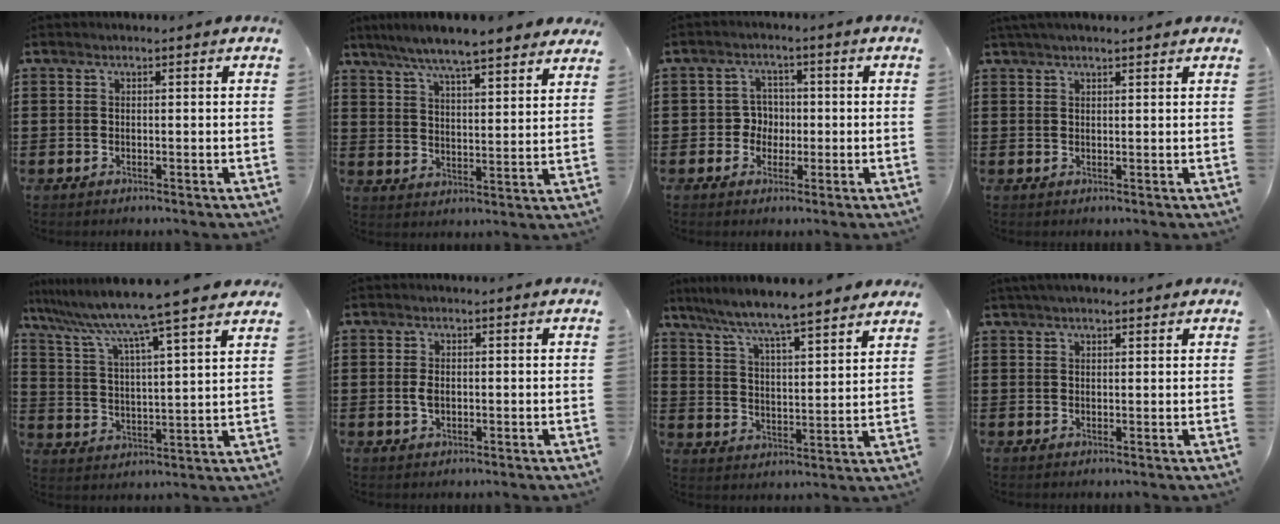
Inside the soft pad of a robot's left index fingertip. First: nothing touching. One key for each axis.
{"total": 6.8, "fx": 6.2, "fy": 0.1, "fz": 2.8, "tx": -0.079, "ty": -0.027, "tz": 0.106}
{"total": 3.7, "fx": -0.5, "fy": 3.4, "fz": 1.3, "tx": -0.037, "ty": 0.008, "tz": -0.014}
{"total": 1.8, "fx": 1.6, "fy": 0.1, "fz": 1.0, "tx": -0.020, "ty": 0.002, "tz": 0.029}
{"total": 8.6, "fx": 7.6, "fy": -1.4, "fz": 3.8, "tx": -0.106, "ty": -0.057, "tz": 0.120}
{"total": 2.1, "fx": 0.0, "fy": 1.2, "fz": 1.8, "tx": -0.043, "ty": 0.001, "tz": -0.003}
{"total": 5.6, "fx": 5.2, "fy": -0.5, "fz": 1.8, "tx": -0.063, "ty": -0.039, "tz": 0.082}
{"total": 2.2, "fx": 1.7, "fy": 0.6, "fz": 1.1, "tx": -0.025, "ty": 0.005, "tz": 0.033}